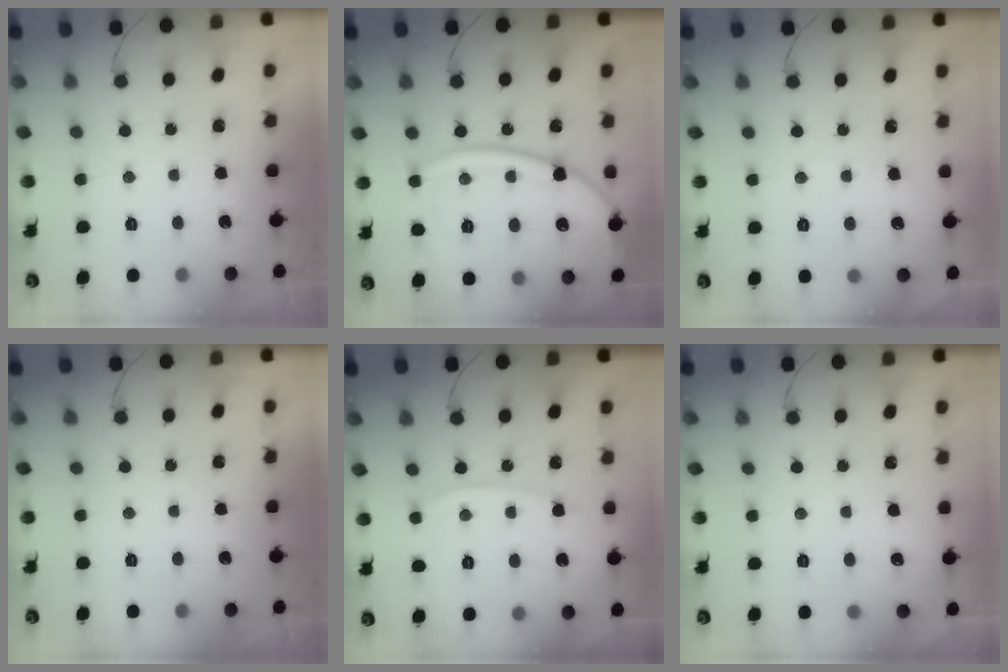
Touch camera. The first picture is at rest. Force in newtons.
{"total": 15.3, "press": 15.3, "slide": 0.8}
{"total": 1.9, "press": 1.8, "slide": 0.2}
{"total": 0.0}
{"total": 6.8, "press": 6.8, "slide": 0.9}
{"total": 1.7, "press": 1.7, "slide": 0.3}